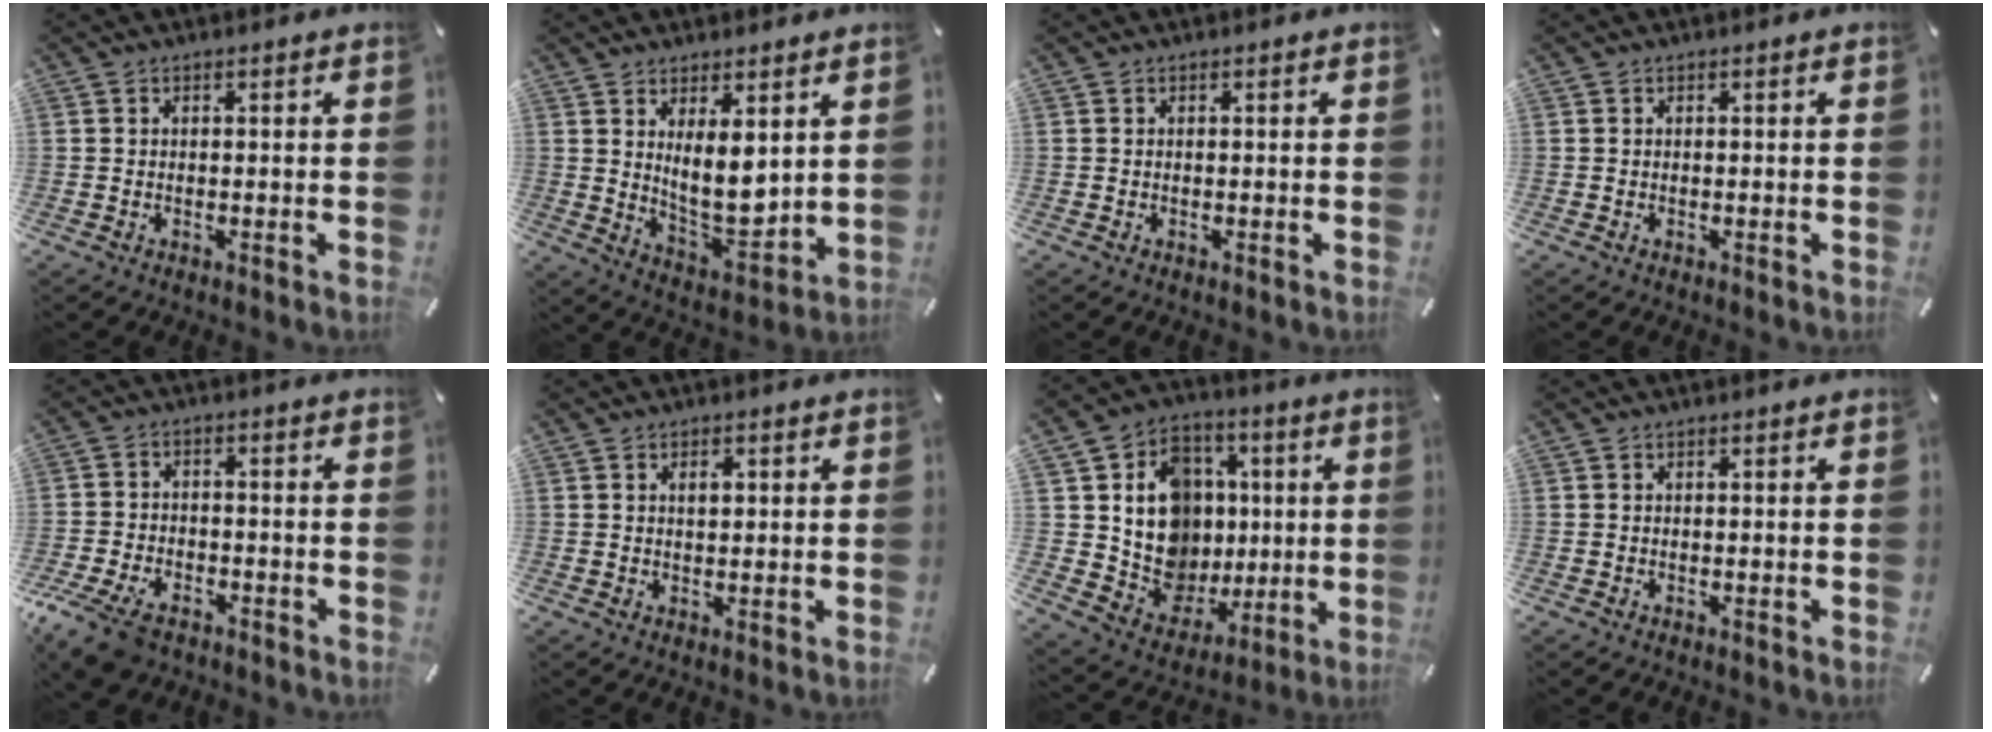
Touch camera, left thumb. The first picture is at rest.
{"total": 9.9, "force": [4.1, 5.0, 7.6], "torque": [-0.114, -0.038, 0.074]}
{"total": 0.0}
{"total": 0.0}
{"total": 8.7, "force": [-5.8, 4.9, 4.3], "torque": [-0.094, 0.023, -0.106]}
{"total": 2.2, "force": [0.6, 1.4, 1.6], "torque": [-0.018, -0.001, 0.006]}
{"total": 15.5, "force": [1.1, 14.2, 6.2], "torque": [-0.091, -0.010, 0.048]}
{"total": 0.0}